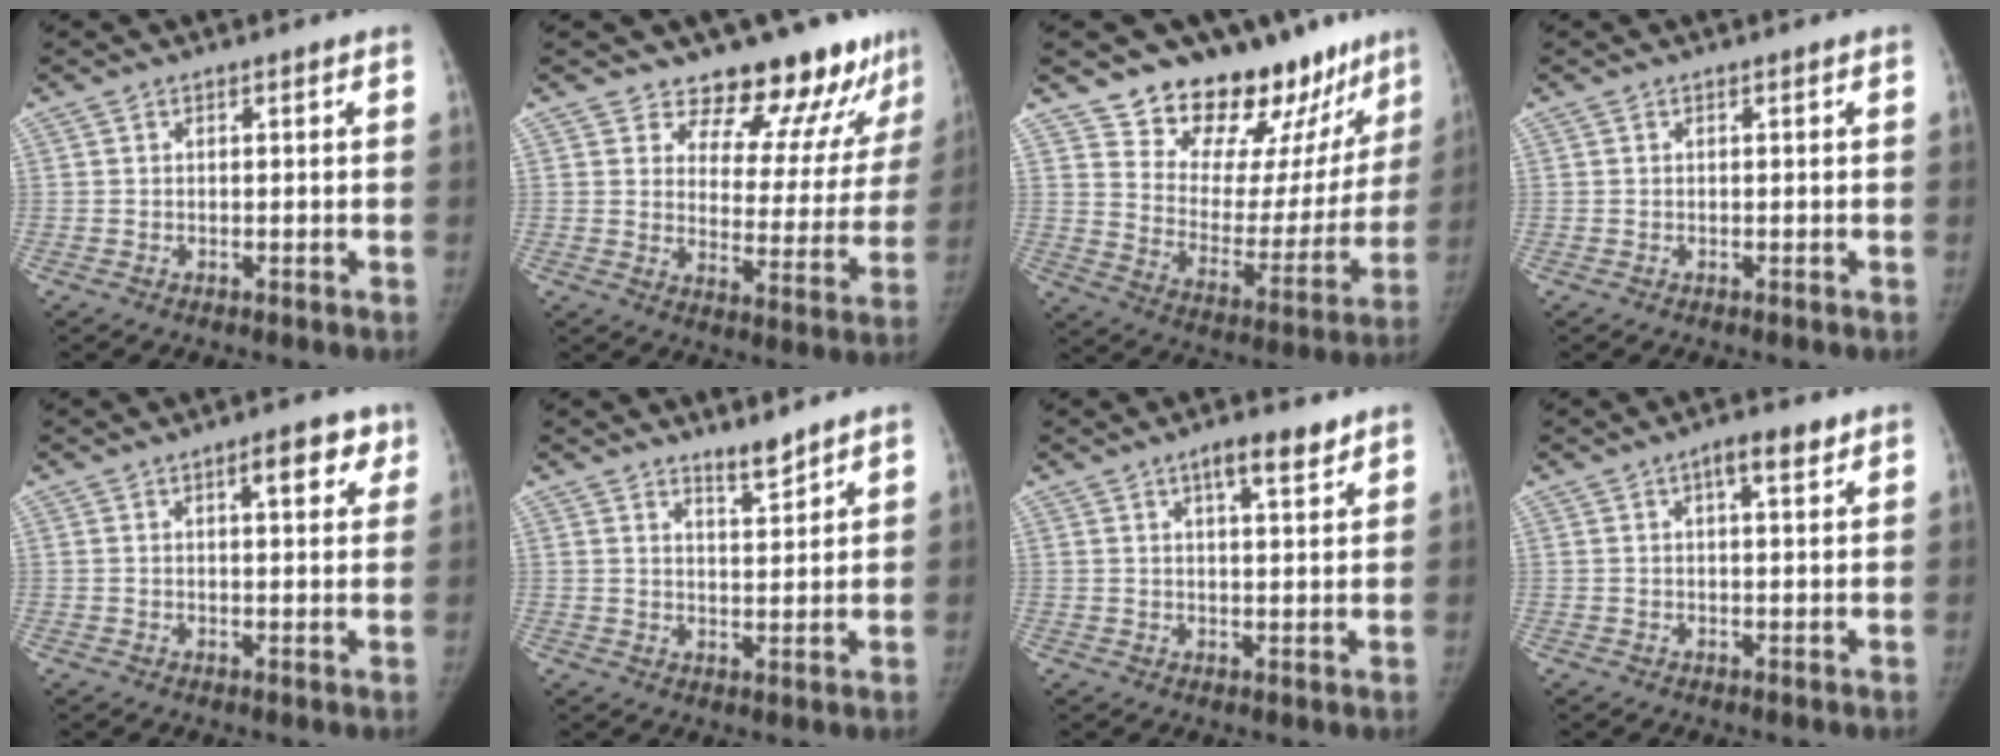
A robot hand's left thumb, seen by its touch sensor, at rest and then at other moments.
{"total": 16.0, "force": [14.0, 6.0, 5.0], "torque": [-0.003, -0.112, 0.174]}
{"total": 22.7, "force": [18.4, 9.8, 8.9], "torque": [-0.071, -0.129, 0.264]}
{"total": 0.0}
{"total": 6.4, "force": [3.2, 2.4, 4.9], "torque": [-0.043, -0.008, 0.037]}
{"total": 3.8, "force": [3.4, 0.6, 1.5], "torque": [-0.013, -0.035, 0.057]}
{"total": 5.8, "force": [3.7, 1.6, 4.1], "torque": [-0.049, -0.020, 0.056]}
{"total": 4.3, "force": [2.3, 1.5, 3.4], "torque": [-0.041, -0.004, 0.032]}